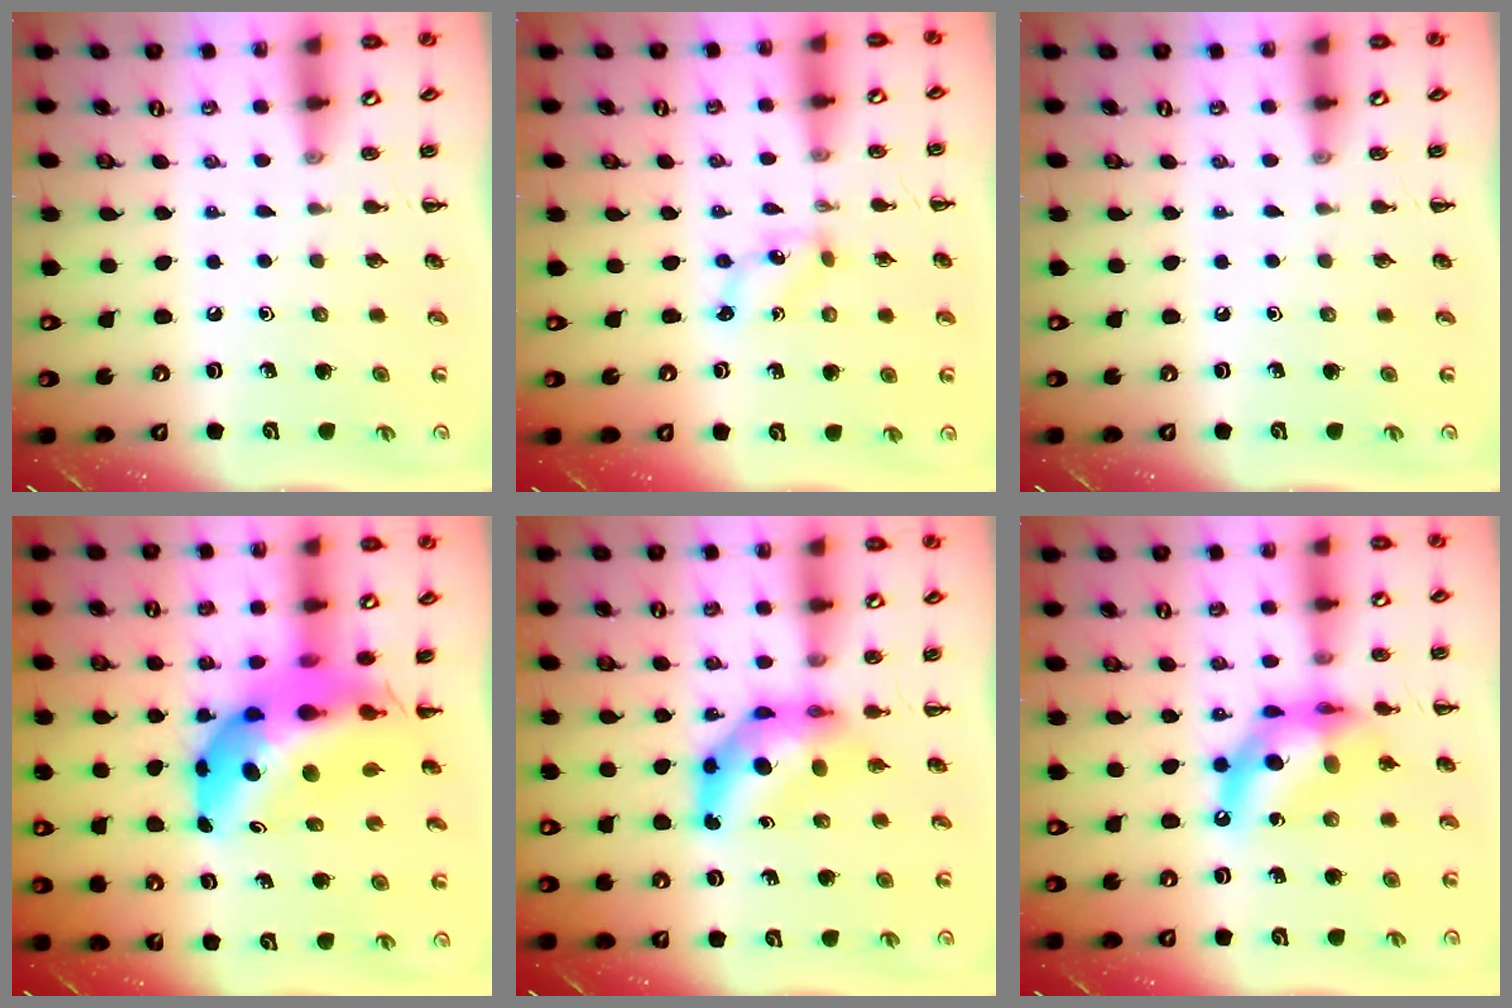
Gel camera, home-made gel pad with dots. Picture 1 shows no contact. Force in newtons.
{"total": 1.4, "press": 1.3, "slide": 0.3}
{"total": 0.0}
{"total": 15.9, "press": 15.2, "slide": 4.7}
{"total": 7.6, "press": 7.2, "slide": 2.3}
{"total": 13.6, "press": 13.0, "slide": 3.7}